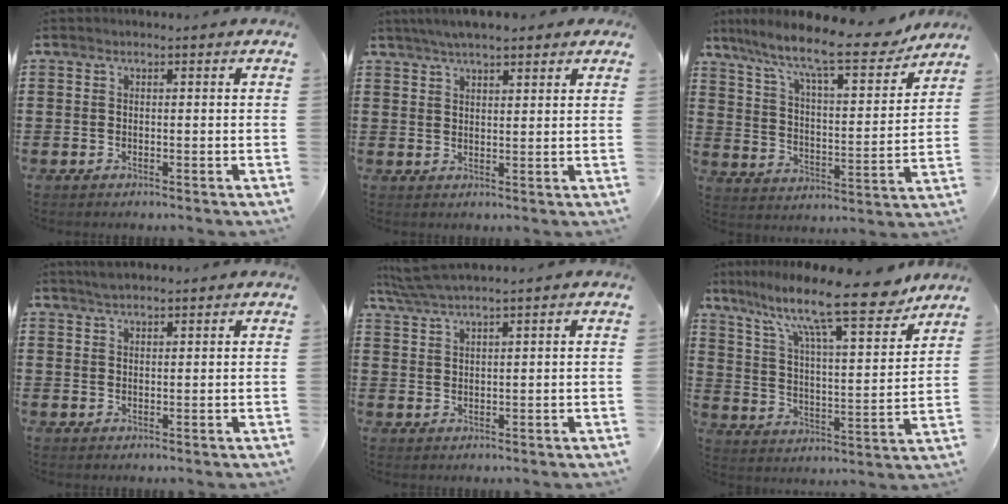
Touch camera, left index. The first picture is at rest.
{"total": 4.2, "force": [3.6, 0.7, 2.0], "torque": [-0.047, 0.003, 0.066]}
{"total": 11.9, "force": [9.9, 1.6, 6.4], "torque": [-0.137, -0.068, 0.159]}
{"total": 1.8, "force": [1.7, 0.3, 0.6], "torque": [-0.015, 0.001, 0.032]}
{"total": 3.5, "force": [2.9, -0.1, 2.0], "torque": [-0.046, -0.003, 0.053]}
{"total": 14.0, "force": [11.1, 1.9, 8.4], "torque": [-0.175, -0.064, 0.181]}